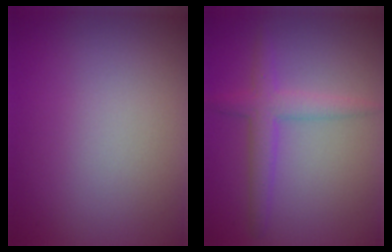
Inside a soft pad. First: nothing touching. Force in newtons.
{"total": 3.0, "press": 3.0, "slide": 0.1}